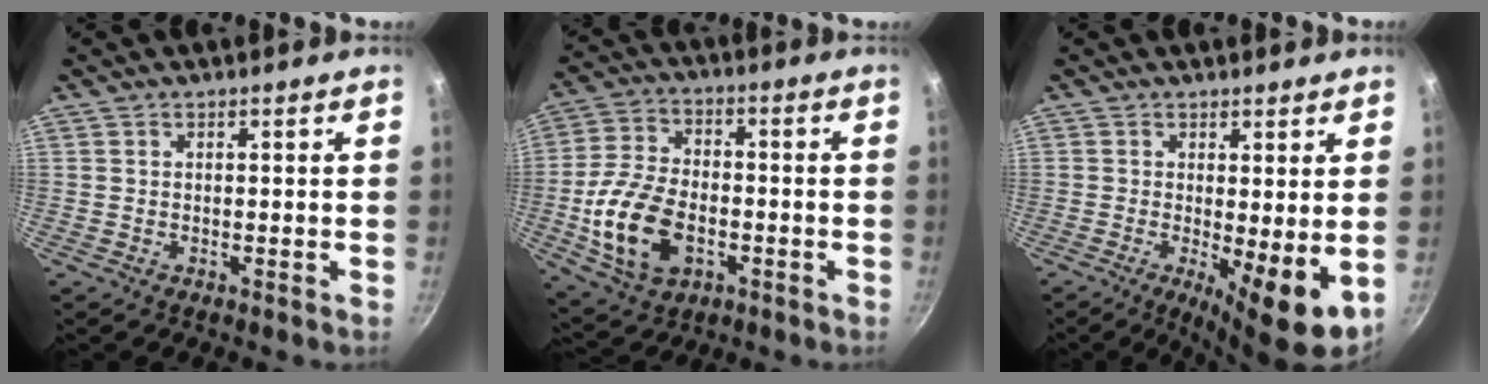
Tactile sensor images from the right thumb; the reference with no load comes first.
{"total": 16.1, "force": [-4.2, 10.2, 11.8], "torque": [-0.223, 0.018, -0.077]}
{"total": 9.6, "force": [-1.6, 2.8, 9.0], "torque": [-0.135, -0.022, -0.016]}